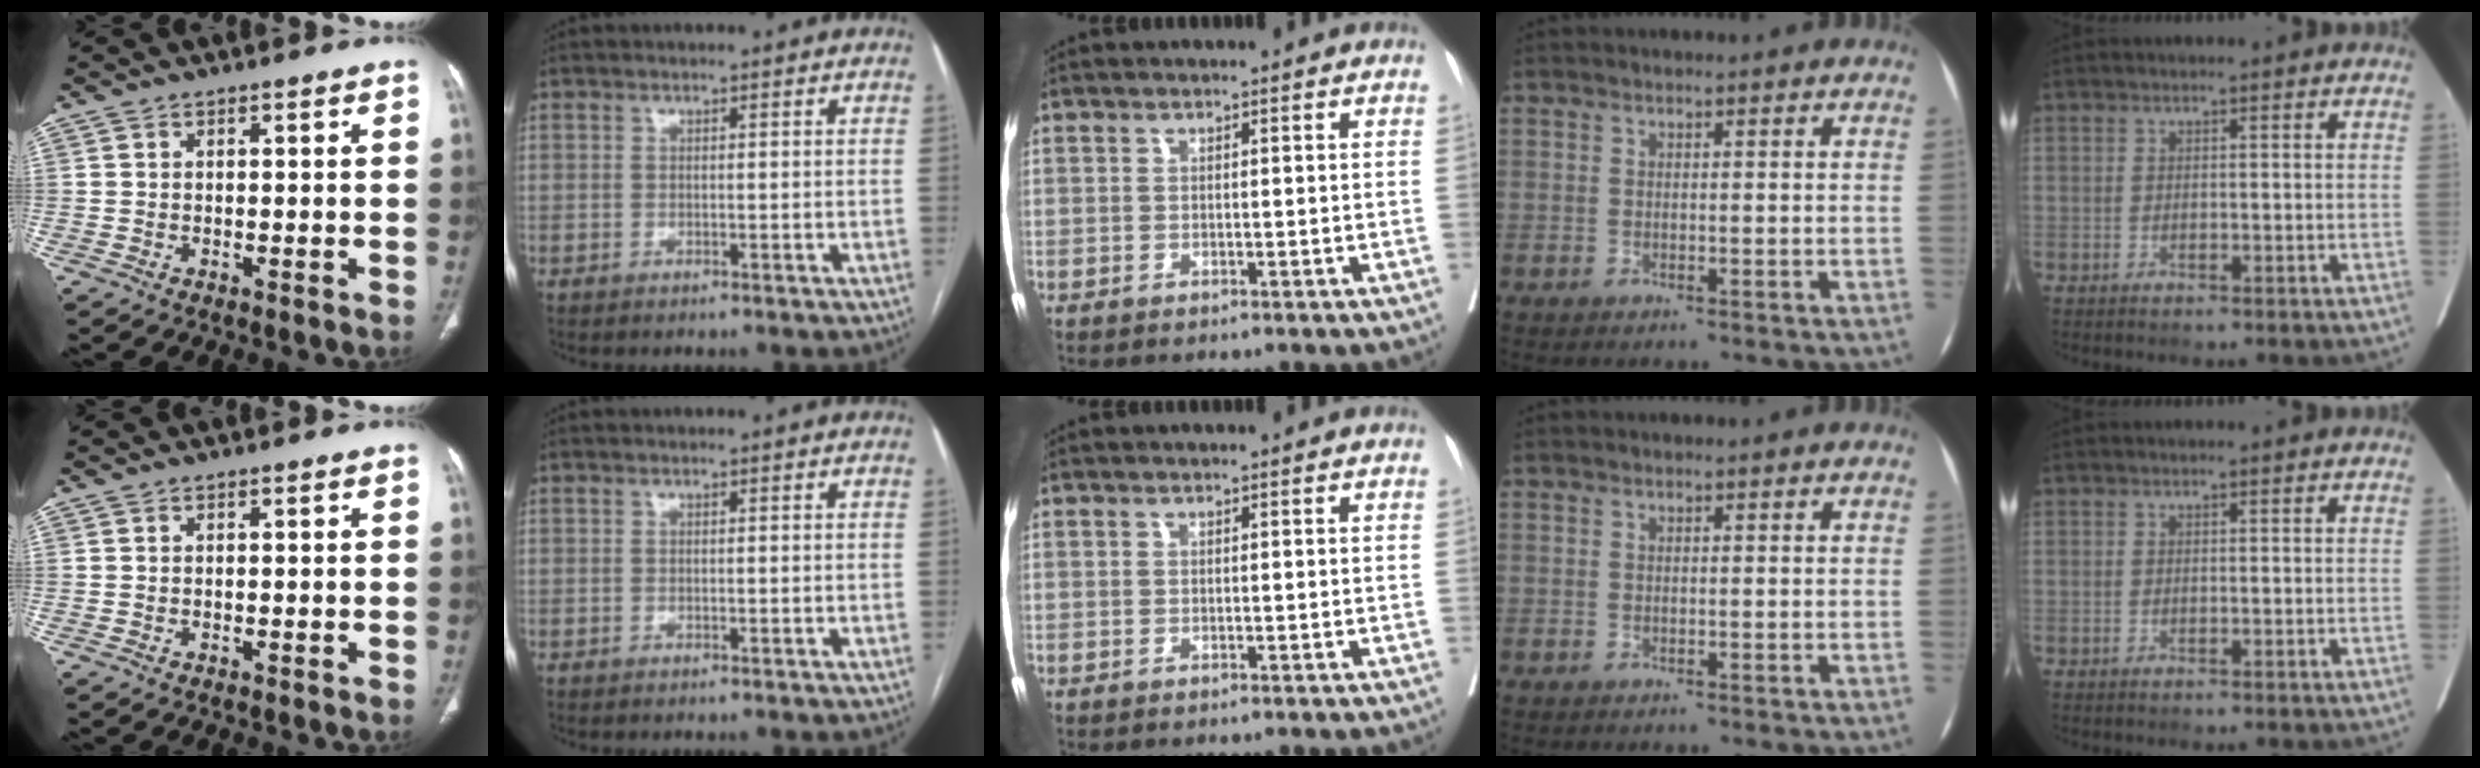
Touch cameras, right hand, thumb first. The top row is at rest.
{}